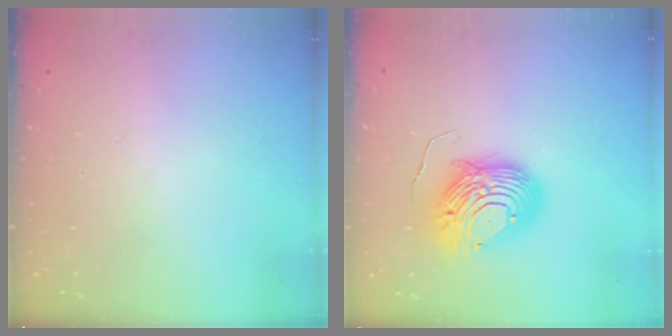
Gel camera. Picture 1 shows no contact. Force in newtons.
{"total": 12.1, "press": 12.0, "slide": 1.2}